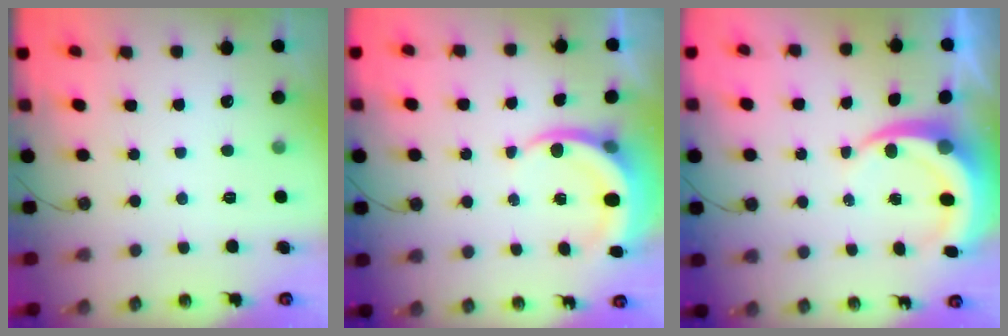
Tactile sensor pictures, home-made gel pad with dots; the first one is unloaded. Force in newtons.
{"total": 5.9, "press": 5.8, "slide": 0.4}
{"total": 7.1, "press": 7.0, "slide": 0.9}